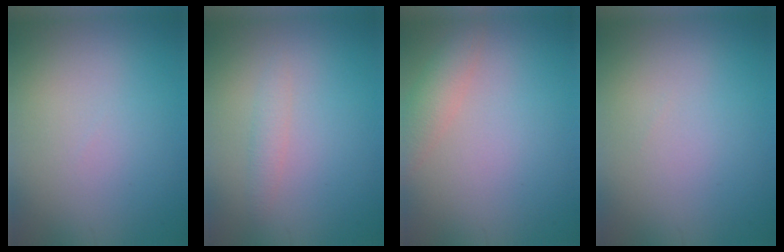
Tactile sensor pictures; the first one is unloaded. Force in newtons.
{"total": 1.2, "press": 1.2, "slide": 0.0}
{"total": 2.5, "press": 2.5, "slide": 0.2}
{"total": 0.0}